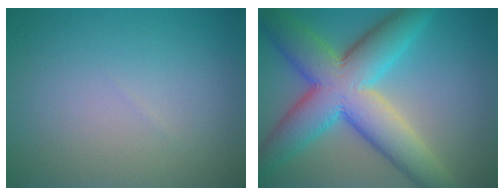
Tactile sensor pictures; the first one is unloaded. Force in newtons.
{"total": 11.1, "press": 11.1, "slide": 0.5}